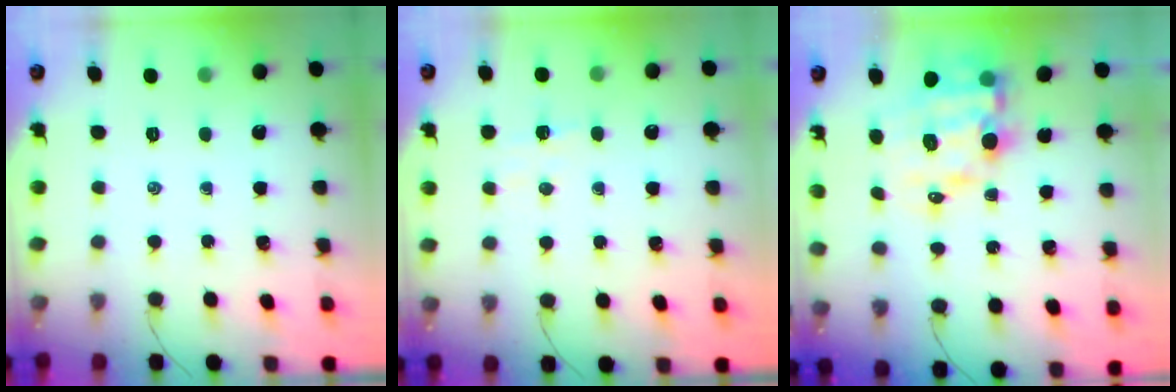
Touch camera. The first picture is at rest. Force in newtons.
{"total": 5.7, "press": 5.7, "slide": 0.9}
{"total": 12.9, "press": 12.5, "slide": 3.3}